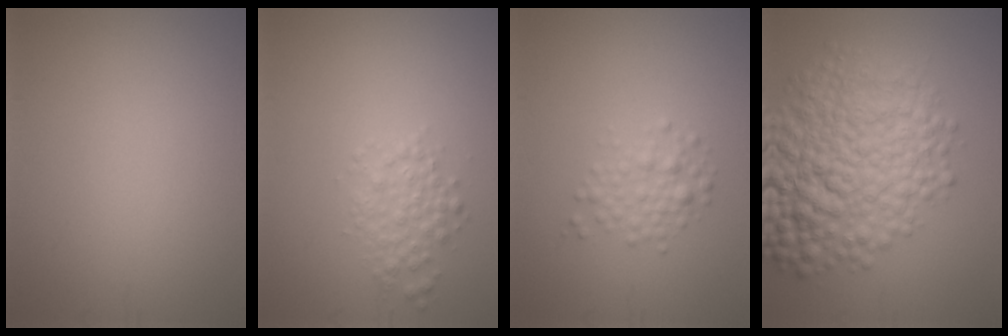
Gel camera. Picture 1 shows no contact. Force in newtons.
{"total": 2.4, "press": 2.4, "slide": 0.1}
{"total": 2.1, "press": 2.1, "slide": 0.1}
{"total": 10.9, "press": 10.9, "slide": 0.3}